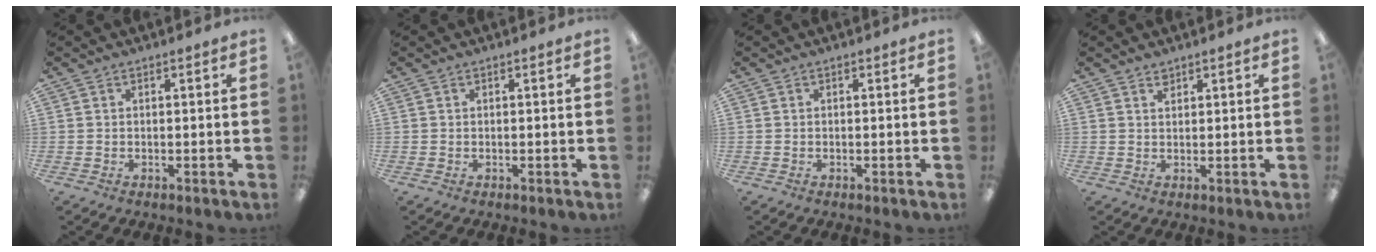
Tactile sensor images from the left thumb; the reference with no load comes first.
{"total": 0.0}
{"total": 0.0}
{"total": 1.4, "force": [1.3, 0.5, 0.4], "torque": [-0.010, -0.002, 0.025]}